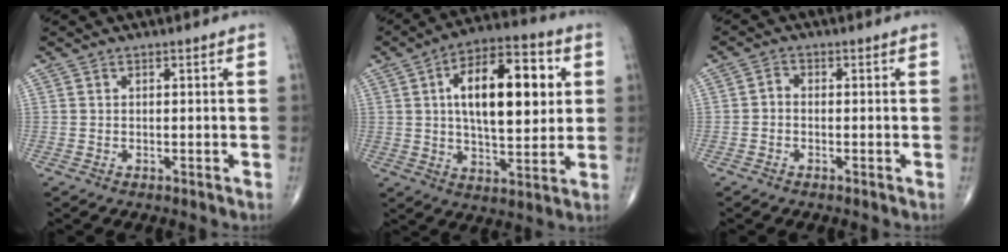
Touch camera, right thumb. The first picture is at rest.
{"total": 19.1, "force": [4.1, 8.8, 16.5], "torque": [-0.229, 0.003, 0.058]}
{"total": 1.6, "force": [-0.5, 1.1, 0.9], "torque": [-0.011, 0.005, -0.017]}